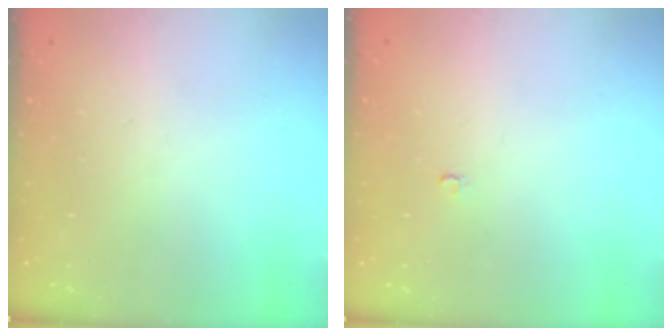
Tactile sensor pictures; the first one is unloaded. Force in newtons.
{"total": 2.1, "press": 2.1, "slide": 0.2}